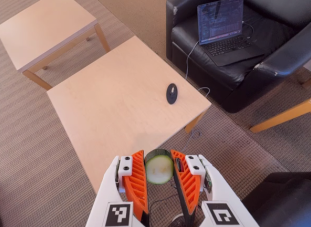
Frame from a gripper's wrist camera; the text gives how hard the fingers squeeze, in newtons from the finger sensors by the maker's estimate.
{"total": 12.1, "left": 12.1, "right": 12.1}